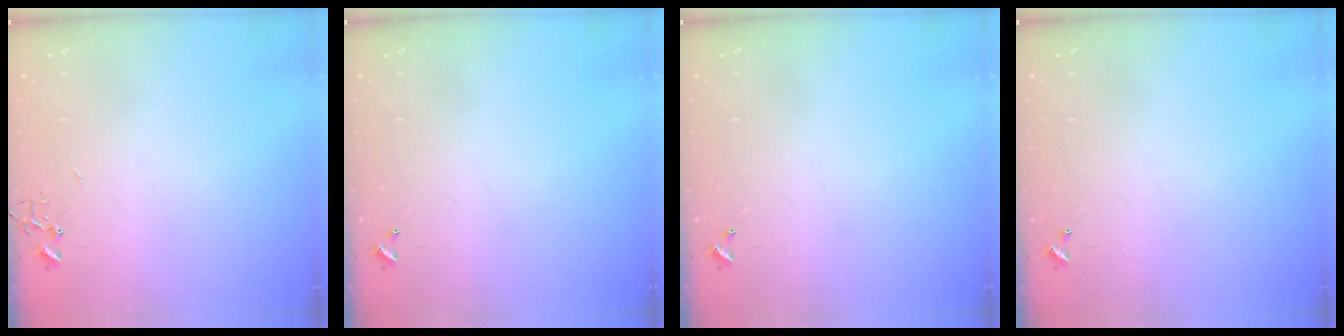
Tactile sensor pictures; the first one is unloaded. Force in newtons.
{"total": 0.0}
{"total": 0.0}
{"total": 0.0}